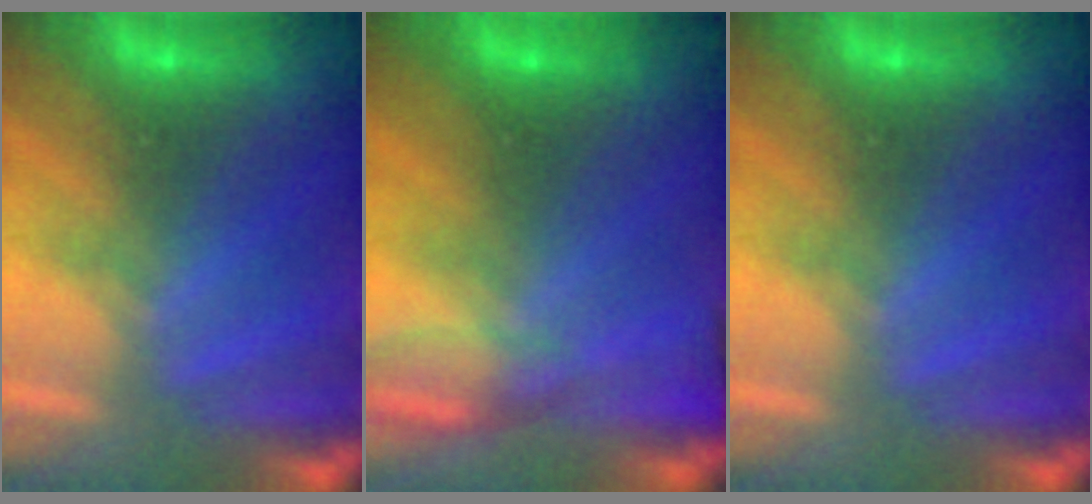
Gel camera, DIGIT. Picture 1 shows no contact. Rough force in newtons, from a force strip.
{"total": 5.0}
{"total": 0.0}